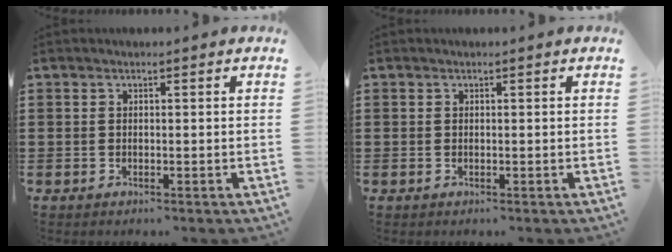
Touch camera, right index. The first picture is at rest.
{"total": 0.0}